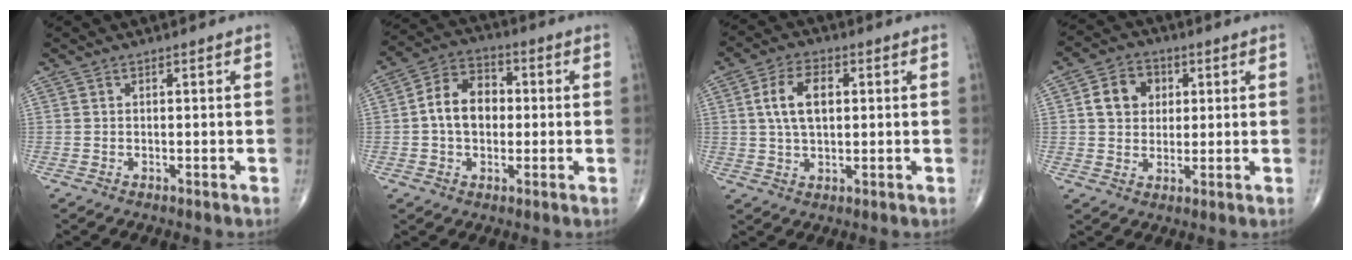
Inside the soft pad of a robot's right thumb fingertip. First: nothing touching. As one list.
[{"total": 9.8, "force": [0.1, 7.2, 6.7], "torque": [-0.094, 0.025, -0.009]}, {"total": 8.3, "force": [1.7, 4.7, 6.7], "torque": [-0.116, 0.004, 0.029]}, {"total": 7.9, "force": [1.8, 6.5, 4.1], "torque": [-0.041, 0.000, 0.027]}]